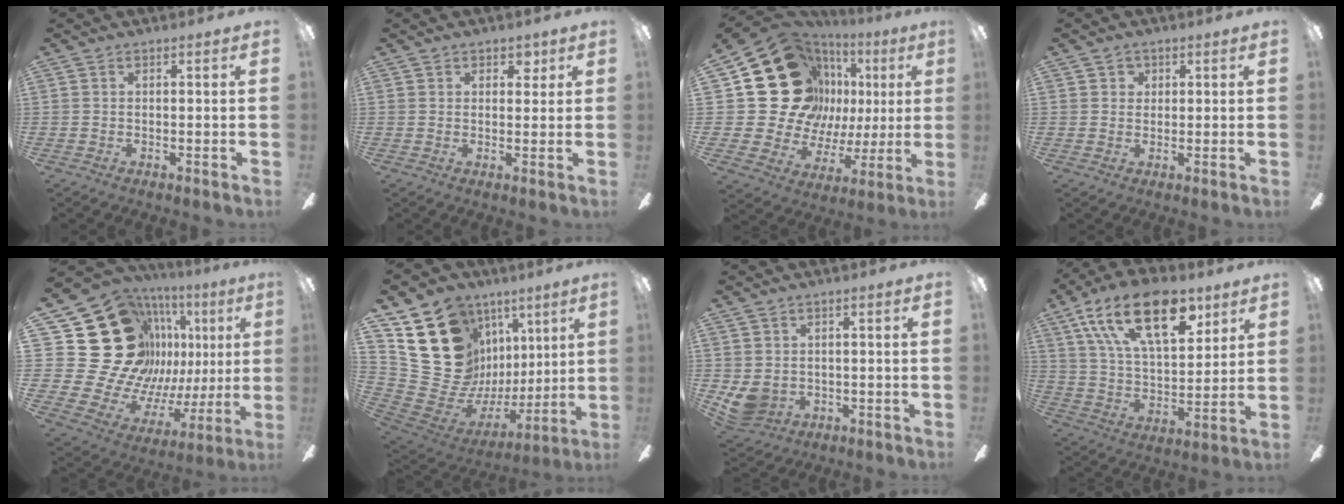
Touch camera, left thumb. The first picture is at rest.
{"total": 2.9, "force": [1.8, 2.1, 0.8], "torque": [0.004, -0.003, 0.028]}
{"total": 25.7, "force": [8.7, 20.3, 13.2], "torque": [-0.260, -0.044, 0.194]}
{"total": 2.4, "force": [1.2, 2.1, 0.4], "torque": [0.004, 0.001, 0.018]}
{"total": 32.3, "force": [11.0, 23.7, 18.9], "torque": [-0.361, -0.094, 0.266]}
{"total": 23.2, "force": [8.6, 18.7, 10.8], "torque": [-0.225, -0.069, 0.207]}
{"total": 6.2, "force": [-0.3, 5.4, 3.1], "torque": [-0.076, 0.004, -0.005]}
{"total": 22.8, "force": [12.5, 11.1, 15.6], "torque": [-0.269, -0.054, 0.213]}